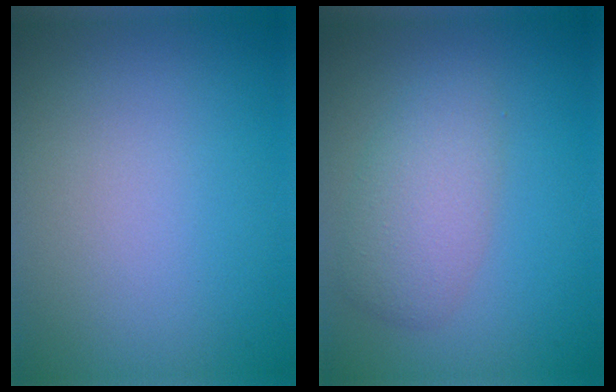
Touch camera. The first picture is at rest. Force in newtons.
{"total": 3.8, "press": 3.8, "slide": 0.1}